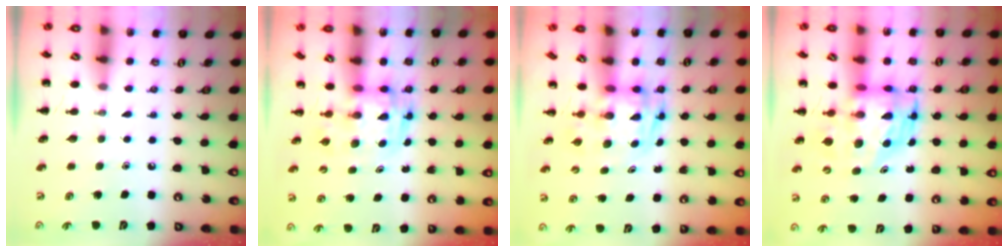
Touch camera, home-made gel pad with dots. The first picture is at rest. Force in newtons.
{"total": 3.0, "press": 2.9, "slide": 0.5}
{"total": 2.8, "press": 2.8, "slide": 0.5}
{"total": 8.5, "press": 8.4, "slide": 1.4}